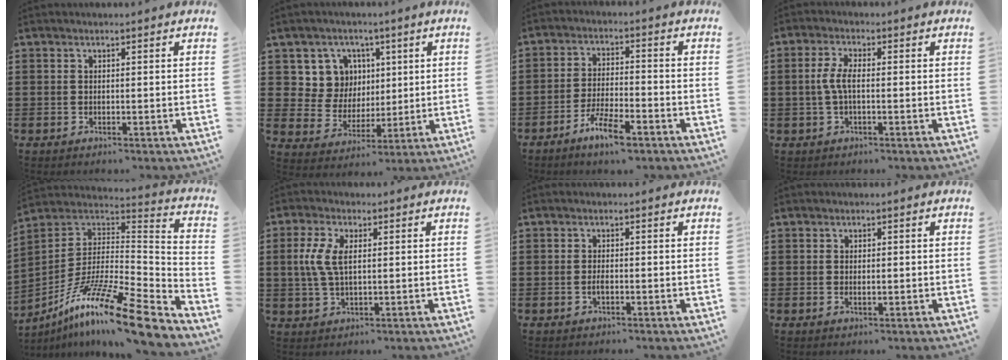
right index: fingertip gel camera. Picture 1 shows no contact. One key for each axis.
{"total": 8.4, "fx": 2.9, "fy": 7.7, "fz": 1.8, "tx": -0.062, "ty": -0.002, "tz": 0.057}
{"total": 6.2, "fx": -4.3, "fy": 1.3, "fz": 4.3, "tx": -0.095, "ty": -0.002, "tz": -0.083}
{"total": 4.0, "fx": -0.4, "fy": 1.4, "fz": 3.7, "tx": -0.090, "ty": -0.003, "tz": -0.015}
{"total": 16.8, "fx": -11.6, "fy": 1.7, "fz": 12.0, "tx": -0.220, "ty": 0.022, "tz": -0.209}
{"total": 5.7, "fx": 0.8, "fy": 2.7, "fz": 5.0, "tx": -0.125, "ty": 0.003, "tz": 0.007}
{"total": 1.4, "fx": -0.3, "fy": 0.5, "fz": 1.3, "tx": -0.024, "ty": -0.001, "tz": -0.006}
{"total": 1.1, "fx": -0.1, "fy": 0.5, "fz": 1.0, "tx": -0.018, "ty": 0.005, "tz": -0.003}